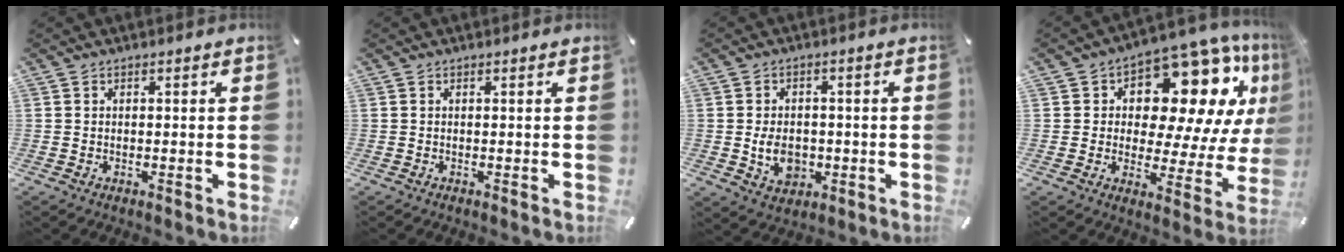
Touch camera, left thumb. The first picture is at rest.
{"total": 0.0}
{"total": 7.3, "force": [-1.3, 5.7, 4.4], "torque": [-0.088, -0.002, -0.026]}
{"total": 17.5, "force": [8.6, 9.5, 12.0], "torque": [-0.168, -0.069, 0.139]}